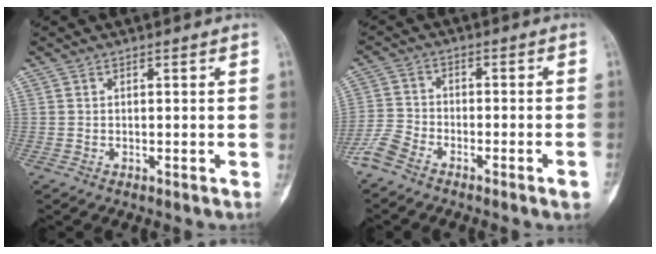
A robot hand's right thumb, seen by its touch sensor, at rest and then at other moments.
{"total": 6.8, "force": [-4.8, 2.0, 4.3], "torque": [-0.081, 0.012, -0.102]}